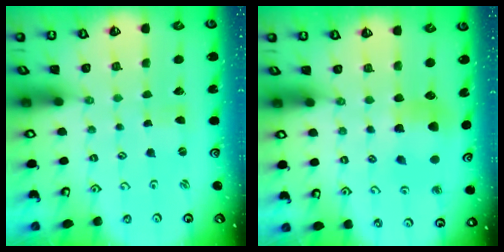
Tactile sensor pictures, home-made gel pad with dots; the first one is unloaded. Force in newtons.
{"total": 7.5, "press": 7.4, "slide": 1.1}